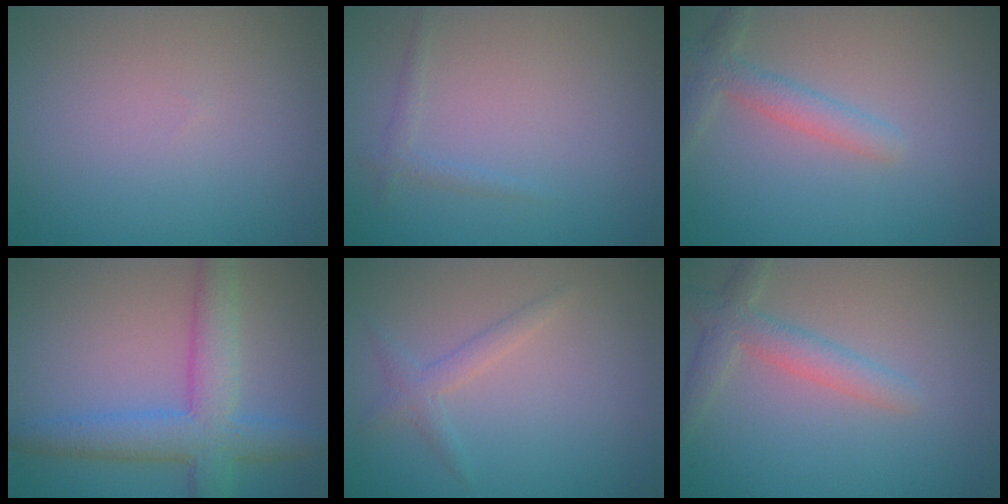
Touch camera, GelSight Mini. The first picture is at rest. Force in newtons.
{"total": 0.9, "press": 0.9, "slide": 0.1}
{"total": 2.6, "press": 2.5, "slide": 0.2}
{"total": 6.1, "press": 6.1, "slide": 0.2}
{"total": 1.5, "press": 1.5, "slide": 0.1}
{"total": 2.8, "press": 2.8, "slide": 0.3}